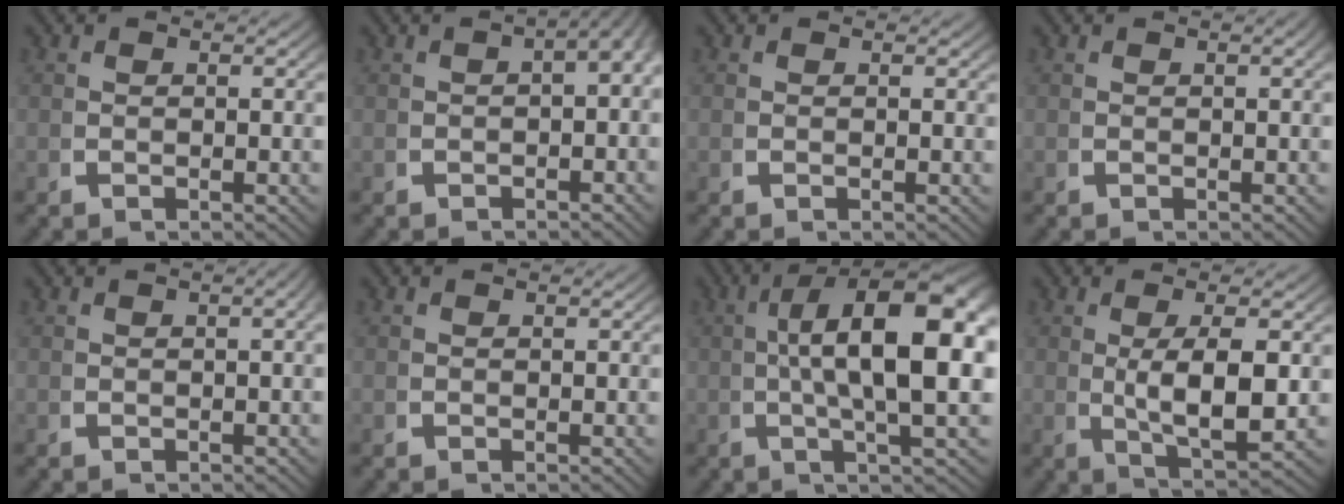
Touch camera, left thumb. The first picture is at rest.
{"total": 4.8, "force": [0.5, 3.0, 3.8], "torque": [-0.029, 0.030, -0.011]}
{"total": 0.0}
{"total": 0.8, "force": [0.1, 0.2, 0.8], "torque": [-0.009, 0.002, 0.002]}
{"total": 1.6, "force": [0.0, 0.5, 1.5], "torque": [-0.018, 0.009, -0.001]}
{"total": 0.0}
{"total": 14.0, "force": [1.1, 5.9, 12.6], "torque": [-0.175, -0.010, 0.016]}
{"total": 6.2, "force": [-0.1, 2.6, 5.6], "torque": [-0.112, -0.016, 0.007]}